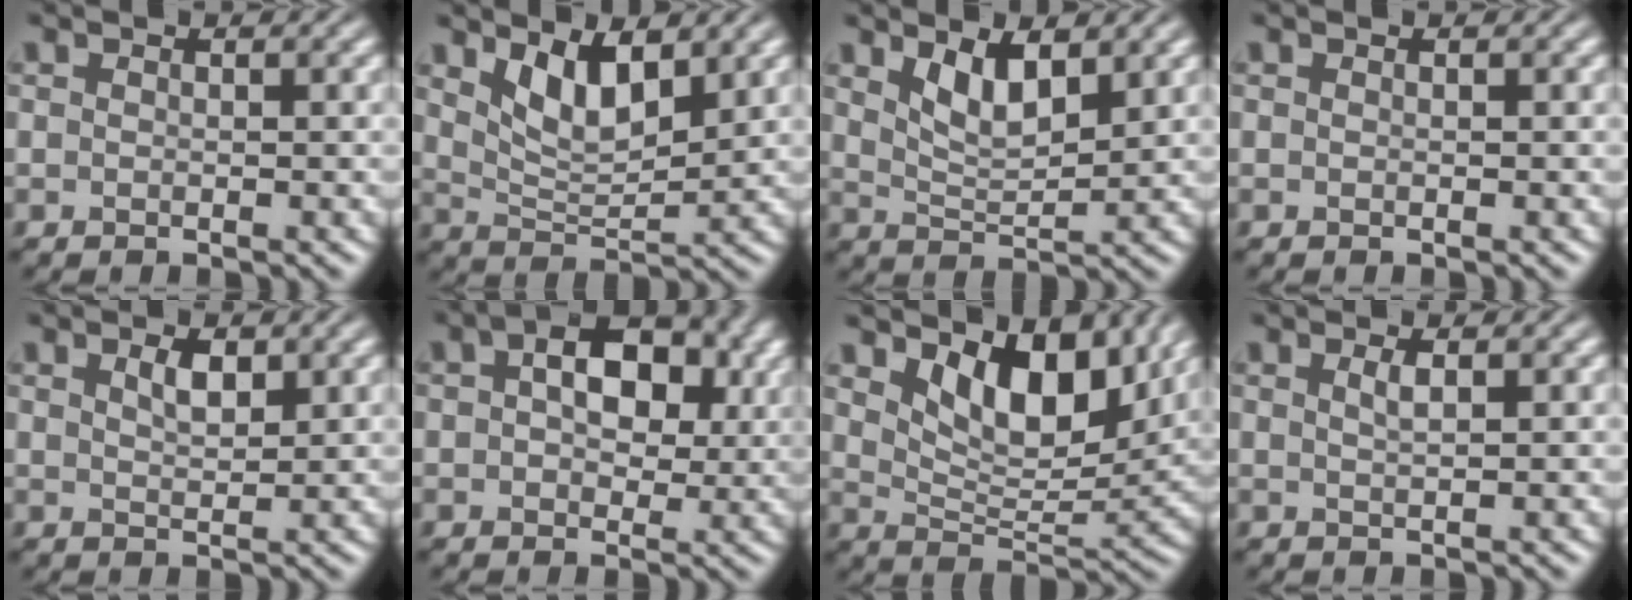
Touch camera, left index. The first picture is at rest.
{"total": 4.7, "force": [2.5, 2.0, 3.4], "torque": [-0.071, -0.009, 0.049]}
{"total": 3.7, "force": [2.1, 1.4, 2.7], "torque": [-0.055, -0.007, 0.043]}
{"total": 0.0}
{"total": 1.8, "force": [1.0, 0.7, 1.2], "torque": [-0.023, 0.000, 0.020]}
{"total": 7.3, "force": [2.0, 4.5, 5.4], "torque": [-0.075, 0.010, 0.017]}
{"total": 7.8, "force": [4.0, 4.0, 5.4], "torque": [-0.089, -0.015, 0.064]}
{"total": 1.1, "force": [0.6, 0.3, 0.9], "torque": [-0.013, 0.002, 0.008]}